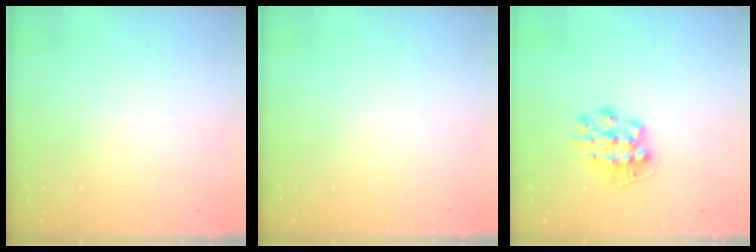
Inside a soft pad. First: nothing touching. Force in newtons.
{"total": 0.0}
{"total": 9.2, "press": 9.1, "slide": 1.1}